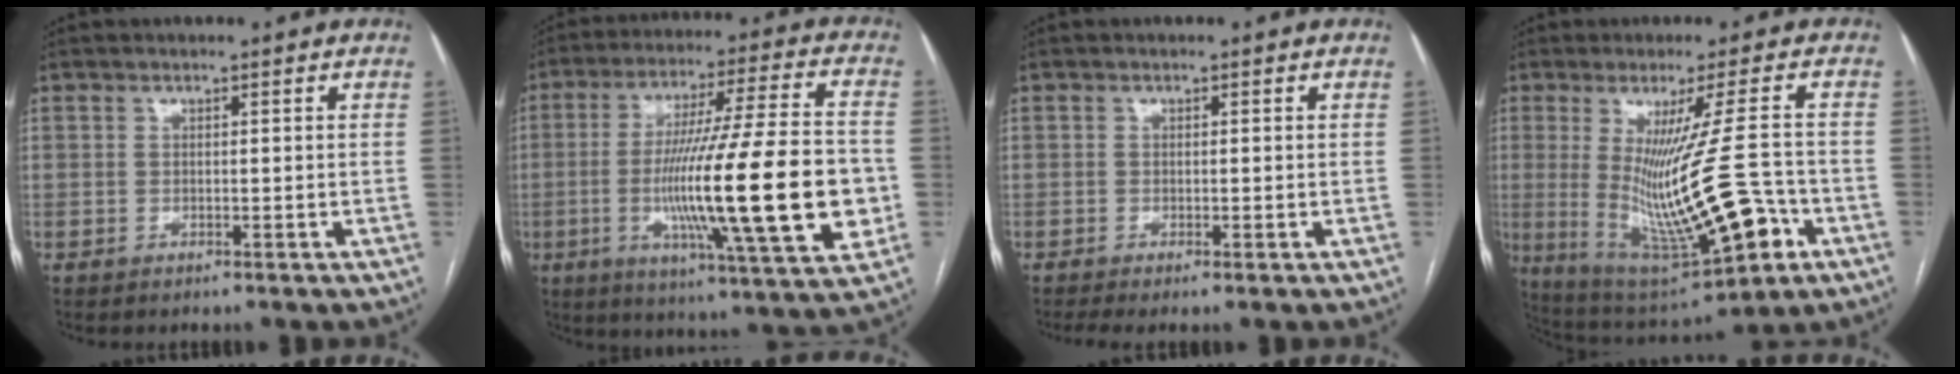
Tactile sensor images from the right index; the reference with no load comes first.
{"total": 24.7, "force": [-4.1, 1.4, 24.3], "torque": [-0.385, -0.015, -0.071]}
{"total": 1.8, "force": [-1.1, 0.1, 1.4], "torque": [-0.029, -0.006, -0.023]}
{"total": 19.0, "force": [-3.8, 2.2, 18.4], "torque": [-0.336, -0.035, -0.041]}